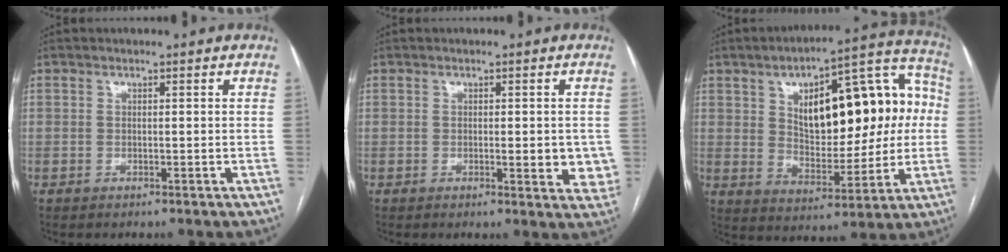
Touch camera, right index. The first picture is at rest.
{"total": 4.8, "force": [-0.4, 1.7, 4.5], "torque": [-0.041, -0.006, -0.005]}
{"total": 21.7, "force": [3.6, 8.8, 19.5], "torque": [-0.274, 0.046, 0.059]}